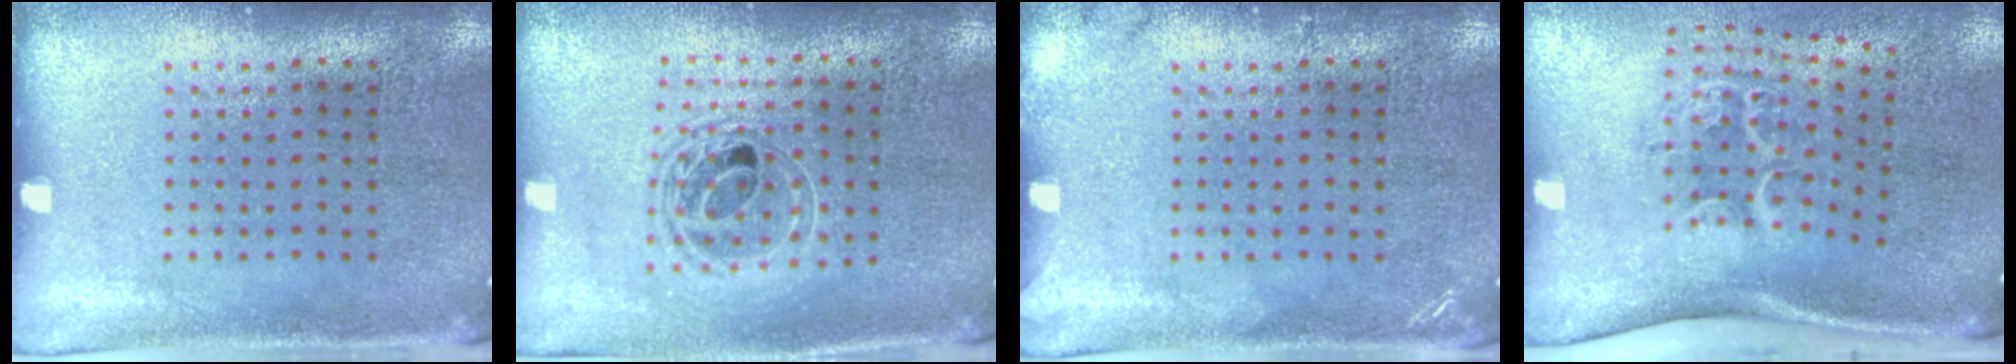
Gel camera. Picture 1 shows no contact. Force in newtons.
{"total": 1.6, "press": 1.4, "slide": 0.9}
{"total": 1.2, "press": 1.1, "slide": 0.2}
{"total": 2.2, "press": 1.3, "slide": 1.8}